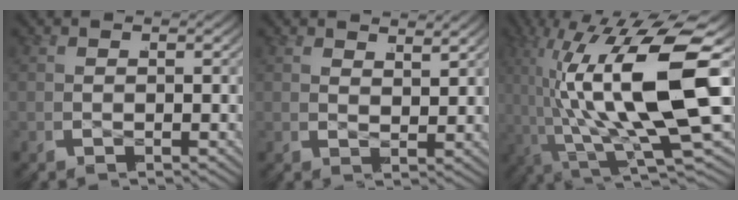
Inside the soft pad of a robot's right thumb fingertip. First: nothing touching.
{"total": 1.5, "force": [1.4, -0.2, 0.4], "torque": [0.001, 0.003, 0.021]}
{"total": 17.4, "force": [-1.6, 7.3, 15.7], "torque": [-0.295, -0.019, -0.011]}